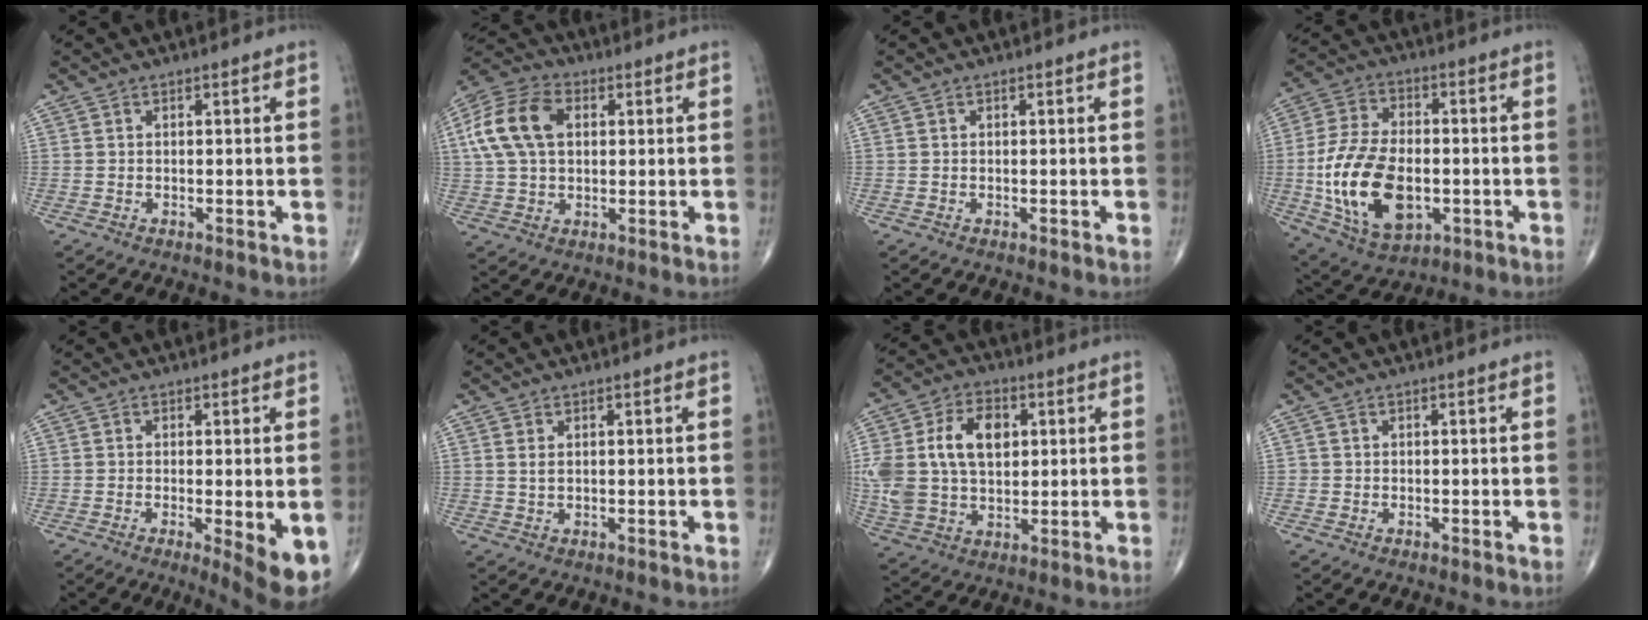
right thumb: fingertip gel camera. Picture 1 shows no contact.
{"total": 13.4, "force": [2.9, 8.8, 9.7], "torque": [-0.190, 0.019, 0.048]}
{"total": 0.0}
{"total": 19.0, "force": [-3.3, 11.2, 14.9], "torque": [-0.270, 0.003, -0.045]}
{"total": 7.8, "force": [-2.5, 1.7, 7.2], "torque": [-0.099, -0.020, -0.036]}
{"total": 1.3, "force": [0.5, 0.7, 1.0], "torque": [-0.020, 0.000, 0.014]}
{"total": 17.1, "force": [3.2, 11.5, 12.3], "torque": [-0.243, 0.007, 0.063]}
{"total": 0.5, "force": [-0.1, 0.5, 0.0], "torque": [0.003, 0.004, -0.004]}